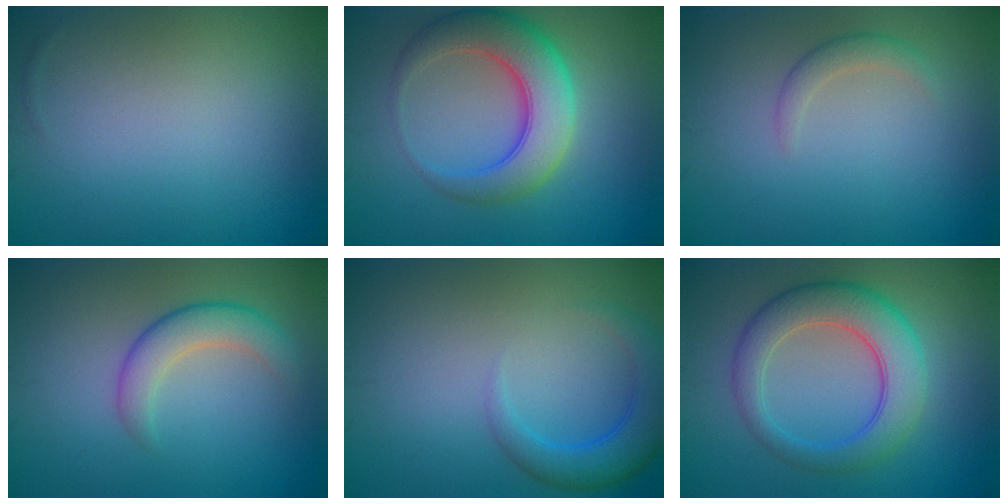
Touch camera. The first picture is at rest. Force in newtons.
{"total": 7.1, "press": 7.1, "slide": 0.3}
{"total": 1.6, "press": 1.6, "slide": 0.1}
{"total": 3.5, "press": 3.5, "slide": 0.1}
{"total": 4.1, "press": 4.1, "slide": 0.2}
{"total": 6.5, "press": 6.5, "slide": 0.1}